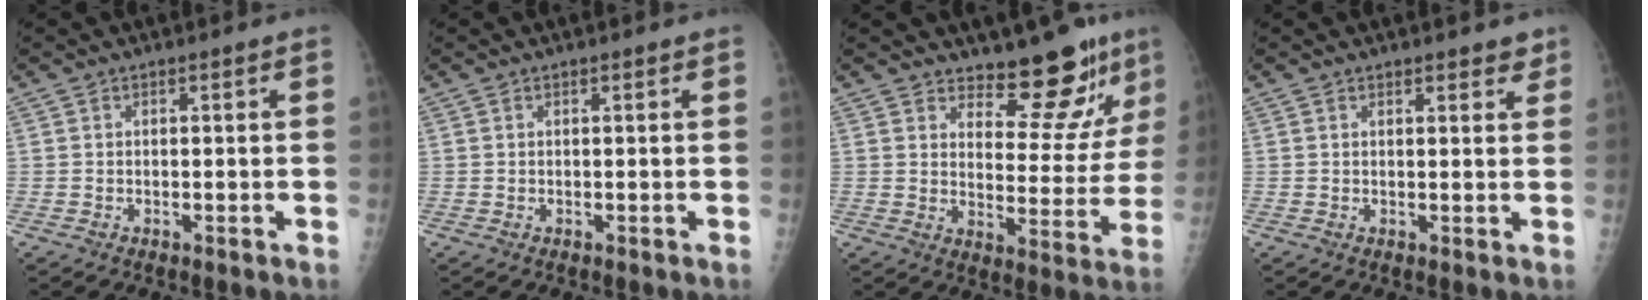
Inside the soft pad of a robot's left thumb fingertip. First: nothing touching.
{"total": 0.0}
{"total": 12.0, "force": [10.2, 3.9, 4.9], "torque": [-0.028, -0.095, 0.142]}
{"total": 2.8, "force": [2.3, 1.1, 1.3], "torque": [0.006, -0.009, 0.024]}